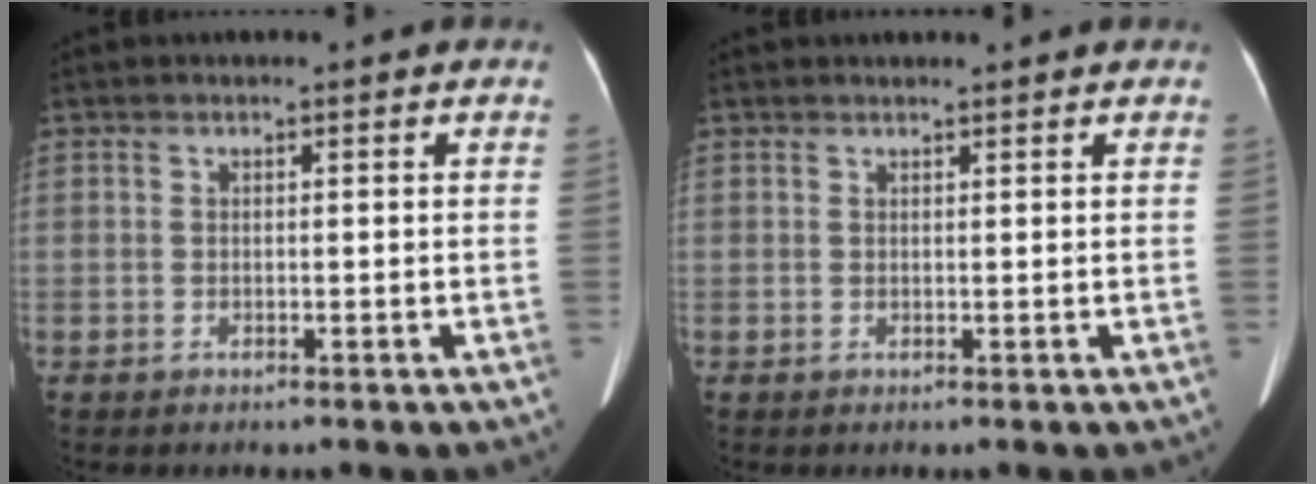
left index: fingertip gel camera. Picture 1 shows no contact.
{"total": 1.1, "force": [1.1, 0.0, 0.2], "torque": [-0.008, 0.010, 0.019]}